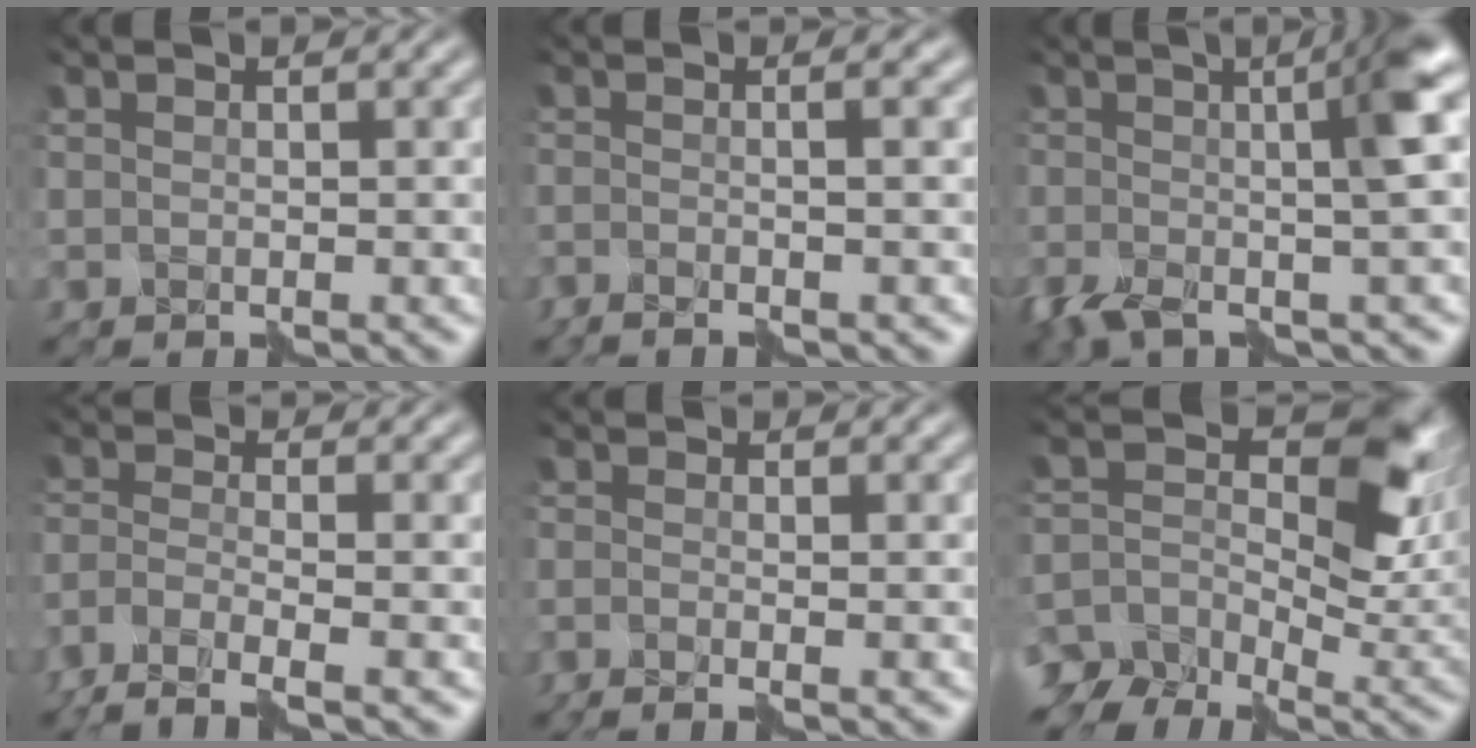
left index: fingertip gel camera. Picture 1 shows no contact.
{"total": 2.2, "force": [-0.7, 0.2, 2.0], "torque": [-0.008, 0.003, -0.025]}
{"total": 7.2, "force": [-1.2, 1.4, 7.0], "torque": [-0.097, -0.002, -0.036]}
{"total": 4.7, "force": [-3.6, 0.3, 3.0], "torque": [-0.056, 0.002, -0.073]}
{"total": 1.1, "force": [-0.7, -0.4, 0.8], "torque": [-0.016, 0.002, -0.011]}
{"total": 9.5, "force": [-1.8, 6.5, 6.7], "torque": [-0.117, 0.006, -0.048]}